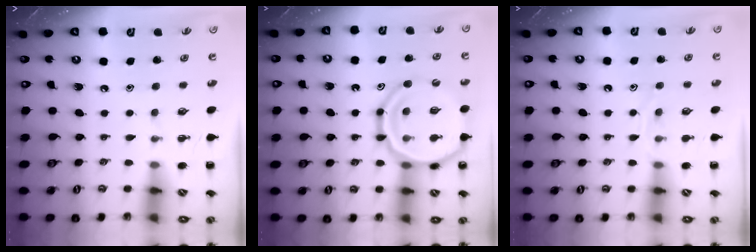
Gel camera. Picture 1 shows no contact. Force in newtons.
{"total": 19.8, "press": 19.6, "slide": 3.1}
{"total": 7.6, "press": 7.6, "slide": 0.7}